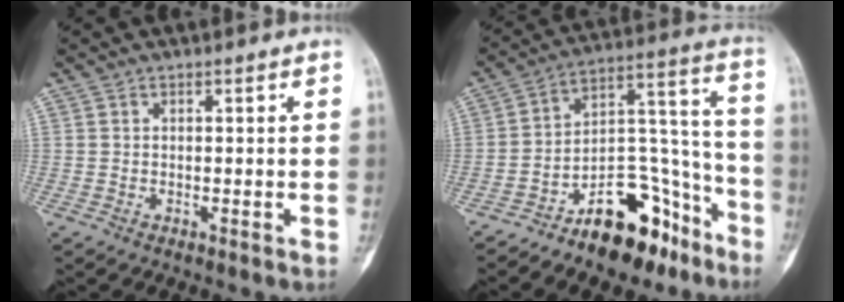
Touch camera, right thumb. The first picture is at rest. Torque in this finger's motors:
{"motor_torque": [2.64, 0.93, 0.97, -1.40, 0.35]}